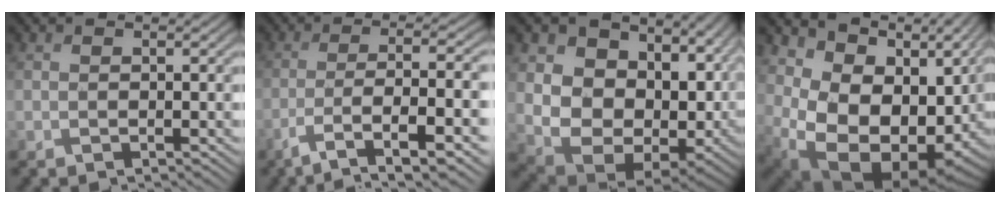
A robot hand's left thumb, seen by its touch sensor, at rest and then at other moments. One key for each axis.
{"total": 10.1, "fx": -5.2, "fy": 1.7, "fz": 8.5, "tx": -0.114, "ty": 0.008, "tz": -0.096}
{"total": 17.0, "fx": 1.8, "fy": 11.9, "fz": 12.0, "tx": -0.222, "ty": -0.032, "tz": 0.082}
{"total": 16.8, "fx": 0.1, "fy": 11.3, "fz": 12.5, "tx": -0.207, "ty": -0.028, "tz": 0.060}